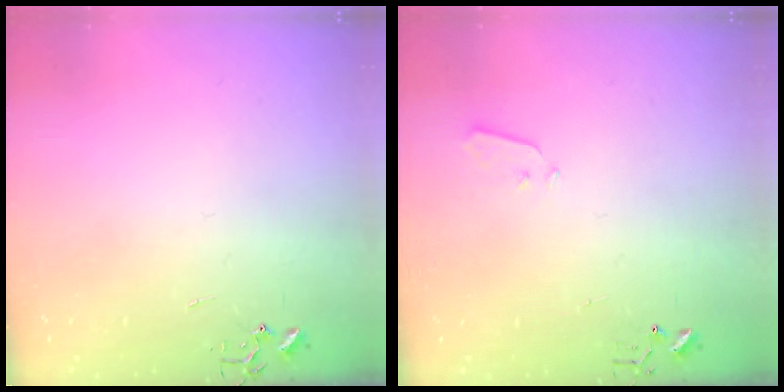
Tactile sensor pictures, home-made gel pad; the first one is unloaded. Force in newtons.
{"total": 3.0, "press": 2.9, "slide": 0.7}